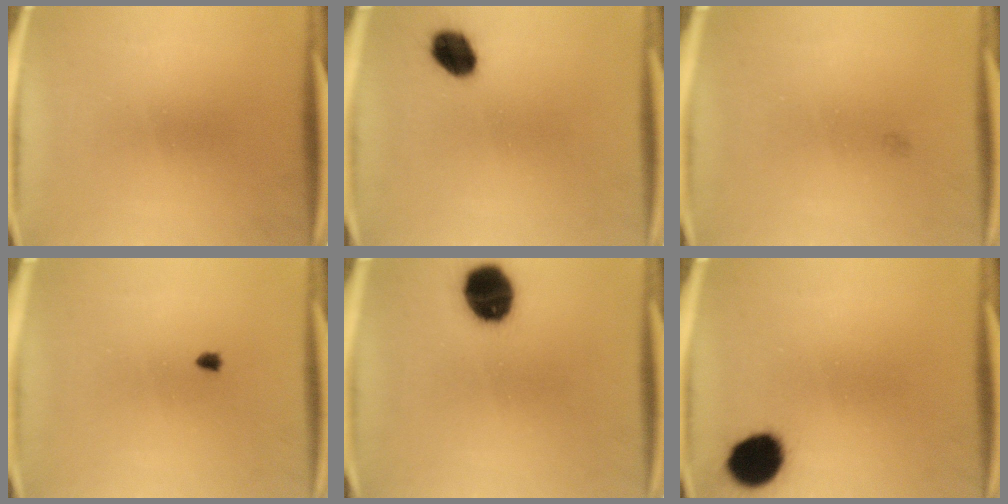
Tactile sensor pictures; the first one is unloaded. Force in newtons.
{"total": 6.4}
{"total": 0.6}
{"total": 0.6}
{"total": 12.3}
{"total": 6.6}